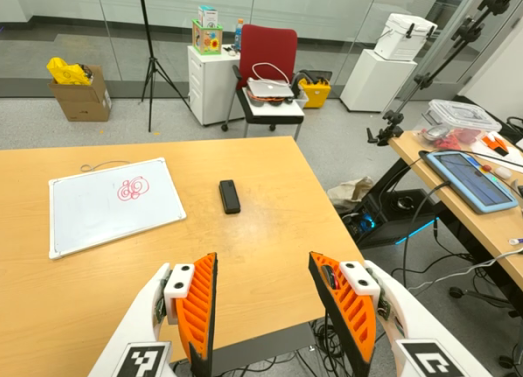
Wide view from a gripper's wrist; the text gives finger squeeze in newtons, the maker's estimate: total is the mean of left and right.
{"total": 0.0}